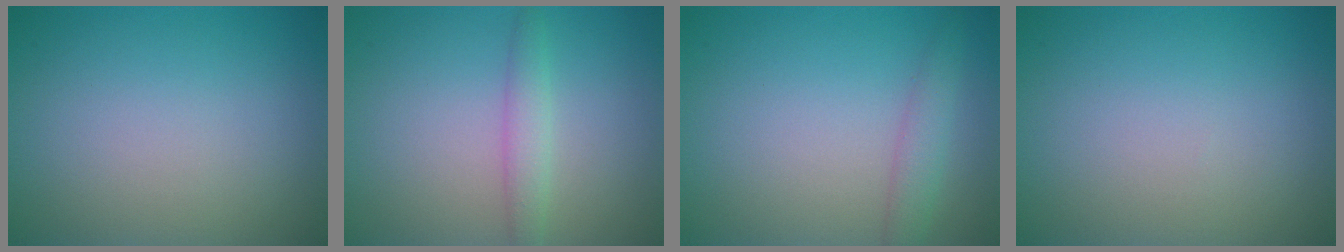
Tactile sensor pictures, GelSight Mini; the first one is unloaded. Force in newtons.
{"total": 1.8, "press": 1.8, "slide": 0.1}
{"total": 1.9, "press": 1.9, "slide": 0.1}
{"total": 0.0}